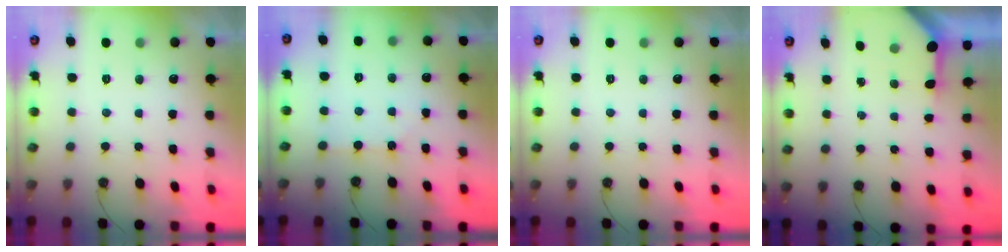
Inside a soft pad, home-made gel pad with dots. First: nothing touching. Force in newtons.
{"total": 3.8, "press": 3.8, "slide": 0.6}
{"total": 0.0}
{"total": 3.2, "press": 3.2, "slide": 0.3}